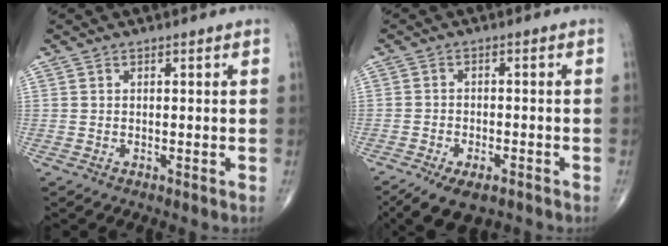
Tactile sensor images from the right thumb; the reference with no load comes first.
{"total": 8.4, "force": [-5.7, 3.9, 4.9], "torque": [-0.075, 0.010, -0.092]}